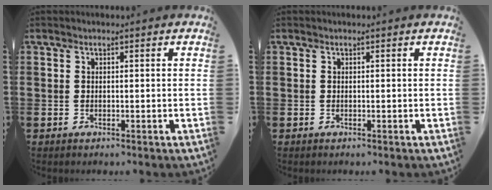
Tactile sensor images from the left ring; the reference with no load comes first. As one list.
[{"total": 0.0}]